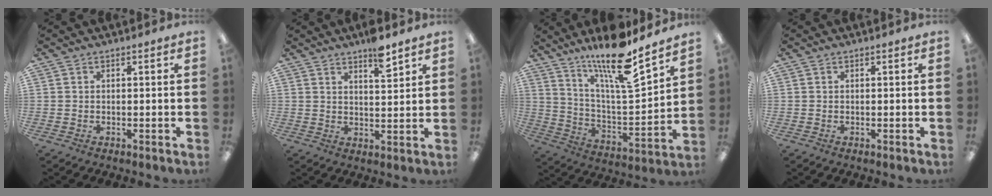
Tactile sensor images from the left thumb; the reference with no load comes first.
{"total": 6.5, "force": [5.0, 1.7, 3.8], "torque": [-0.047, -0.032, 0.082]}
{"total": 18.3, "force": [14.5, 3.2, 10.6], "torque": [-0.196, -0.098, 0.243]}
{"total": 0.0}